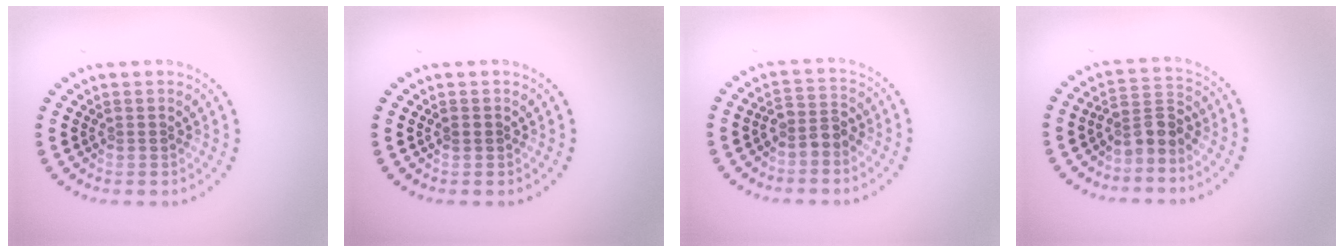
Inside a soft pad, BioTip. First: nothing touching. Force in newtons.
{"total": 0.7, "press": 0.6, "slide": 0.1}
{"total": 2.1, "press": 1.8, "slide": 1.2}
{"total": 2.6, "press": 2.0, "slide": 1.7}